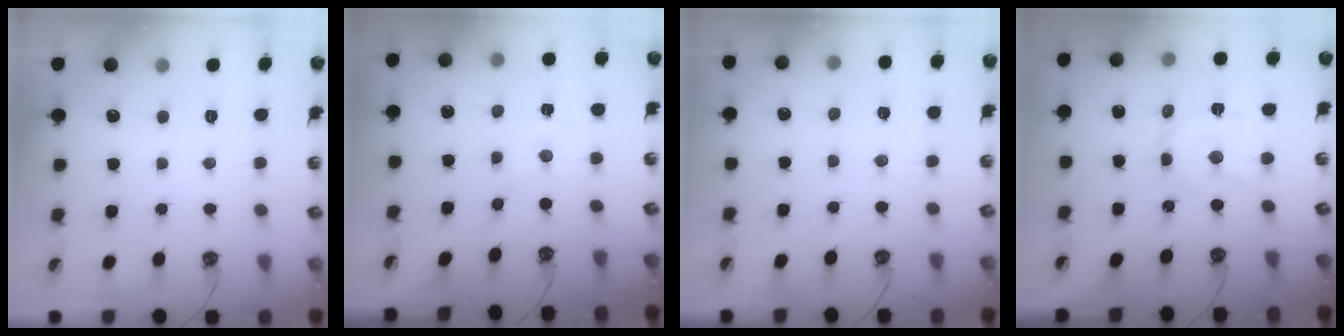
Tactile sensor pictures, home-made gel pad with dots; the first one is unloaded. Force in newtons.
{"total": 0.0}
{"total": 4.5, "press": 4.5, "slide": 0.6}
{"total": 10.8, "press": 10.8, "slide": 0.8}